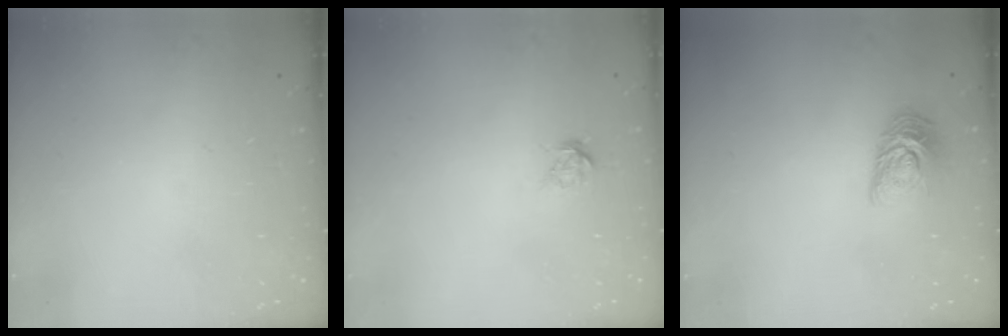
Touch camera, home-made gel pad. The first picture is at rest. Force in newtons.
{"total": 5.4, "press": 5.4, "slide": 0.4}
{"total": 10.5, "press": 10.5, "slide": 0.6}